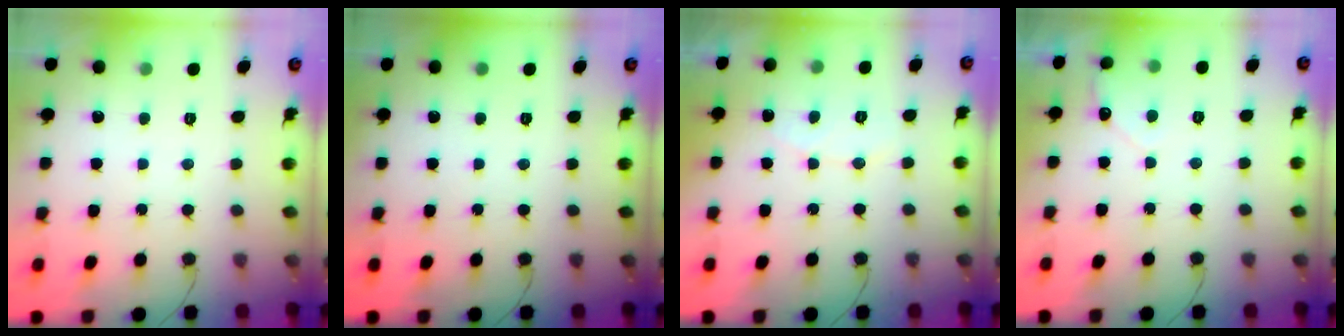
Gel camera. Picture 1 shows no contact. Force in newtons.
{"total": 0.0}
{"total": 5.2, "press": 5.2, "slide": 0.2}
{"total": 4.0, "press": 3.9, "slide": 0.3}